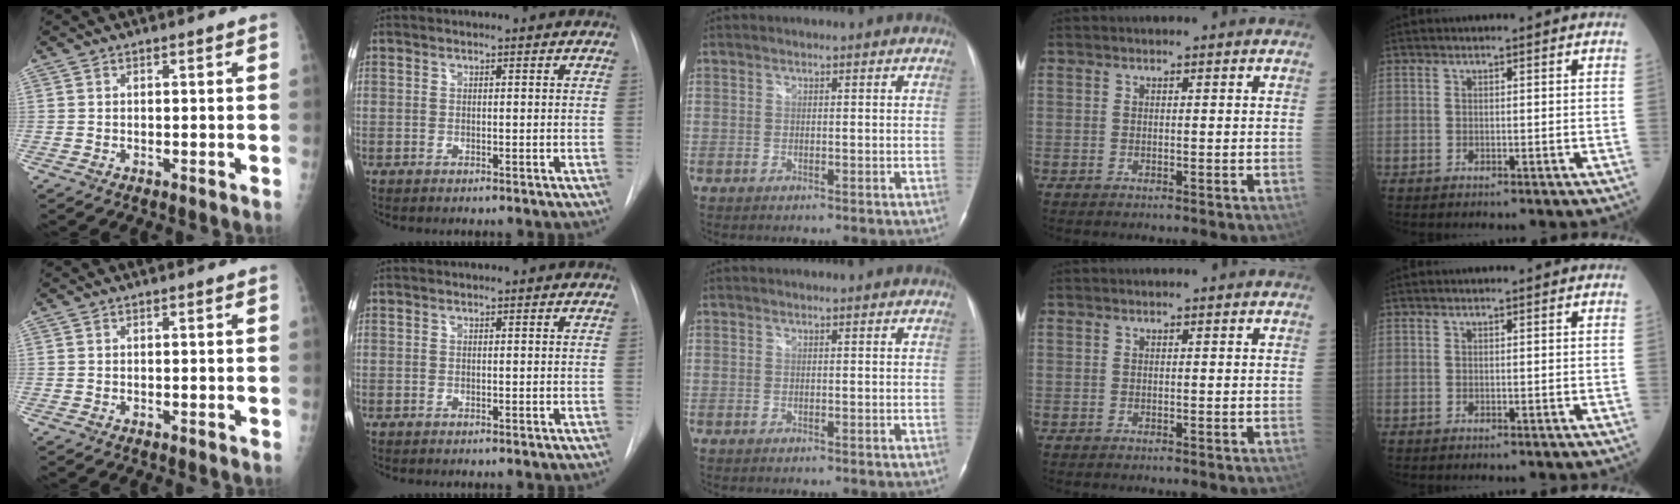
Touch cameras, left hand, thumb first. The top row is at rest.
{}